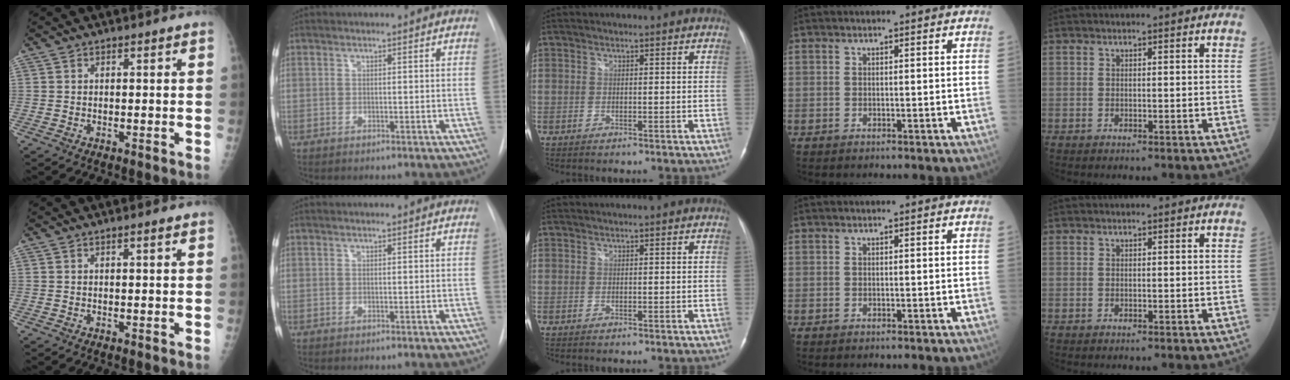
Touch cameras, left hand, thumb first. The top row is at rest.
{"thumb": {"total": 0.8, "force": [0.4, 0.0, 0.6], "torque": [-0.010, 0.000, 0.006]}, "index": {"total": 0.7, "force": [-0.7, -0.2, 0.0], "torque": [-0.004, 0.008, -0.011]}}